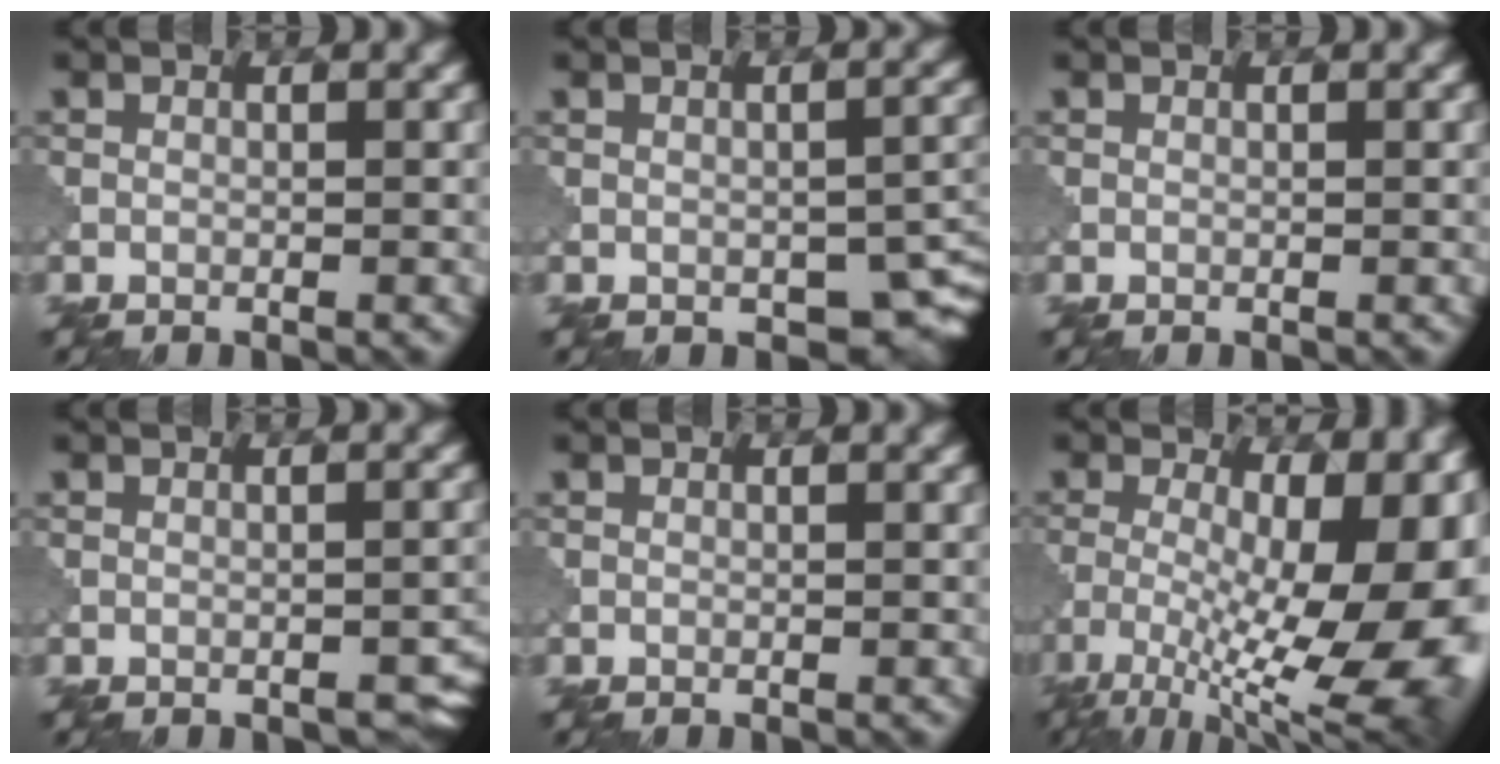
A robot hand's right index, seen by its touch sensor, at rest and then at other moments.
{"total": 4.1, "force": [-1.3, 2.6, 2.9], "torque": [-0.029, -0.017, -0.006]}
{"total": 0.0}
{"total": 1.9, "force": [-1.2, 0.9, 1.0], "torque": [-0.010, 0.004, -0.011]}
{"total": 0.0}
{"total": 16.3, "force": [-2.9, 7.0, 14.4], "torque": [-0.204, -0.017, -0.033]}